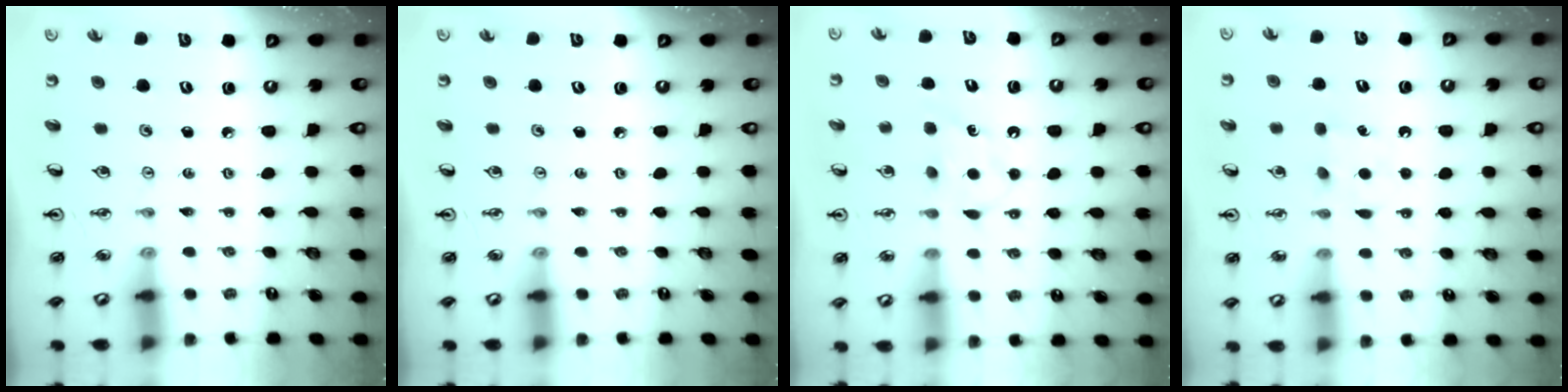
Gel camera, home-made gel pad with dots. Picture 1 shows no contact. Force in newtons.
{"total": 0.0}
{"total": 5.8, "press": 5.8, "slide": 0.6}
{"total": 5.5, "press": 5.5, "slide": 0.6}